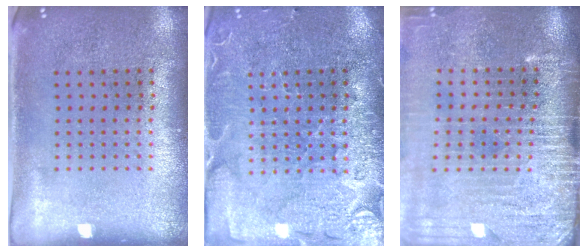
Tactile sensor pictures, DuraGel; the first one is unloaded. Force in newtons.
{"total": 3.6, "press": 3.4, "slide": 1.2}
{"total": 4.1, "press": 3.5, "slide": 2.0}